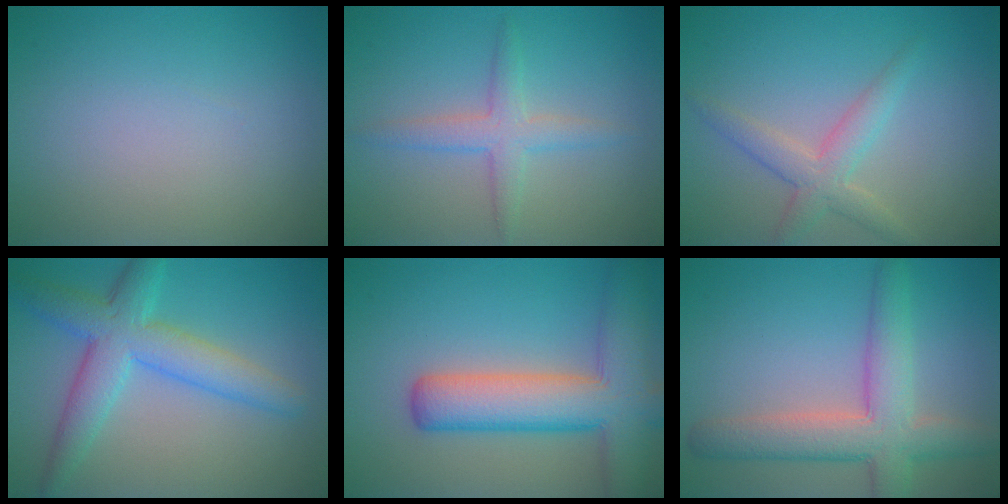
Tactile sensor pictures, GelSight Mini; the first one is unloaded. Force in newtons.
{"total": 2.8, "press": 2.8, "slide": 0.0}
{"total": 3.0, "press": 3.0, "slide": 0.3}
{"total": 5.8, "press": 5.8, "slide": 0.1}
{"total": 8.8, "press": 8.8, "slide": 0.5}
{"total": 6.3, "press": 6.3, "slide": 0.3}